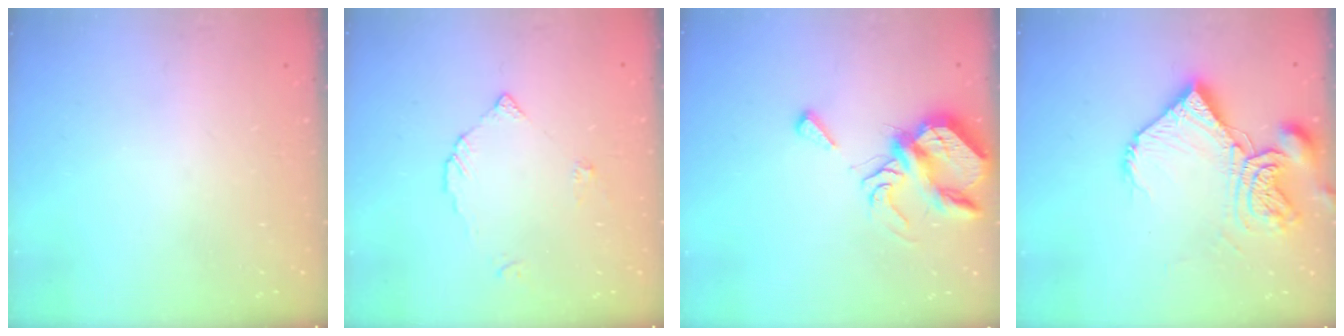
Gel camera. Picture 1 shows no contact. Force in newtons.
{"total": 3.0, "press": 3.0, "slide": 0.3}
{"total": 8.0, "press": 8.0, "slide": 0.9}
{"total": 14.2, "press": 14.1, "slide": 1.9}